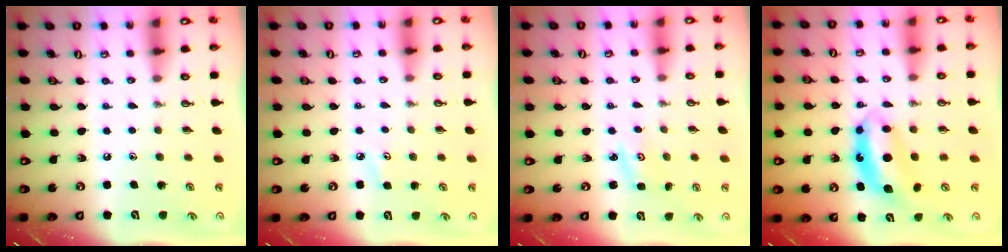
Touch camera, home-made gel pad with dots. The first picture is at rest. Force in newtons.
{"total": 3.2, "press": 3.2, "slide": 0.3}
{"total": 3.0, "press": 2.9, "slide": 0.4}
{"total": 7.5, "press": 7.5, "slide": 0.3}